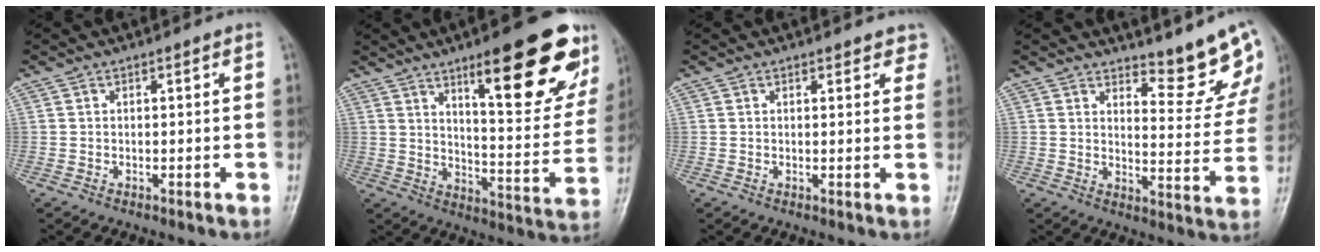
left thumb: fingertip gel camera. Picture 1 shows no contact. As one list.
[{"total": 22.7, "force": [12.6, 6.2, 17.8], "torque": [-0.200, -0.055, 0.182]}, {"total": 3.1, "force": [2.5, 1.4, 1.1], "torque": [0.020, -0.006, 0.019]}, {"total": 10.0, "force": [8.7, 2.6, 4.0], "torque": [-0.019, -0.082, 0.113]}]